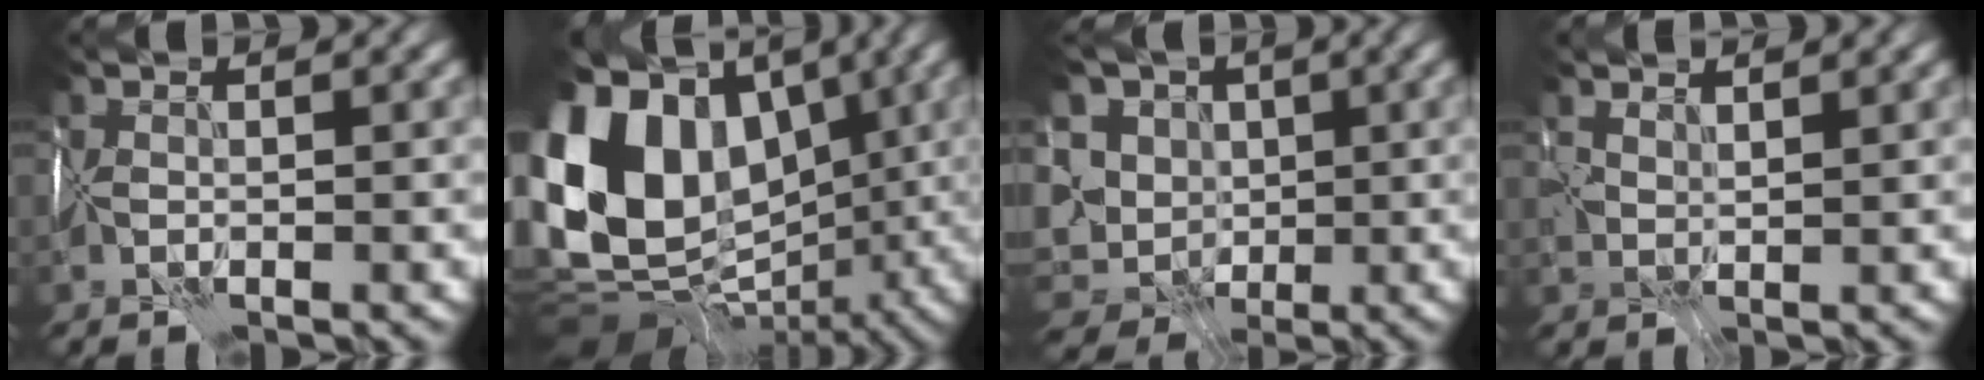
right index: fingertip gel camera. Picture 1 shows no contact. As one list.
[{"total": 15.6, "force": [2.6, 11.9, 9.7], "torque": [-0.194, 0.018, 0.054]}, {"total": 11.0, "force": [2.8, 9.0, 5.7], "torque": [-0.107, 0.008, 0.038]}, {"total": 1.9, "force": [1.6, 0.8, 0.6], "torque": [-0.014, -0.001, 0.039]}]